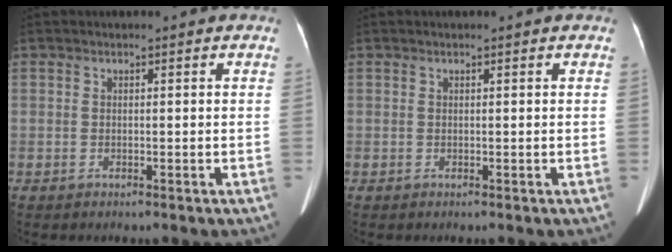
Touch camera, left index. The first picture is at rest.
{"total": 0.0}